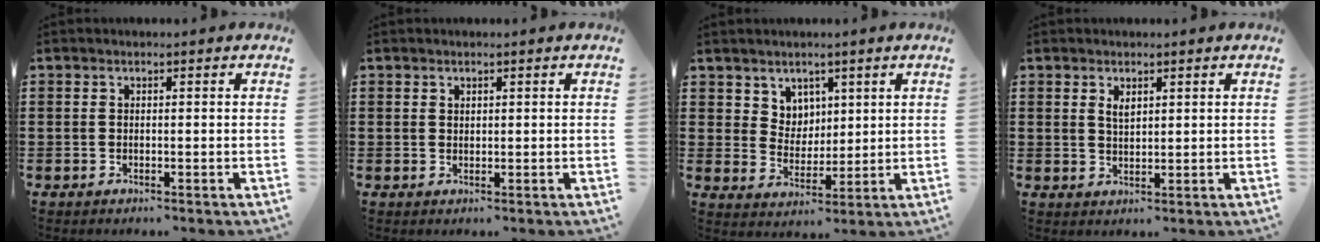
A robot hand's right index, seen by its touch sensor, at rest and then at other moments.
{"total": 0.8, "force": [0.7, 0.5, 0.1], "torque": [-0.004, 0.001, 0.013]}
{"total": 5.0, "force": [3.2, 3.8, 0.2], "torque": [-0.028, 0.004, 0.061]}
{"total": 1.9, "force": [1.2, 0.9, 1.2], "torque": [-0.027, 0.003, 0.021]}